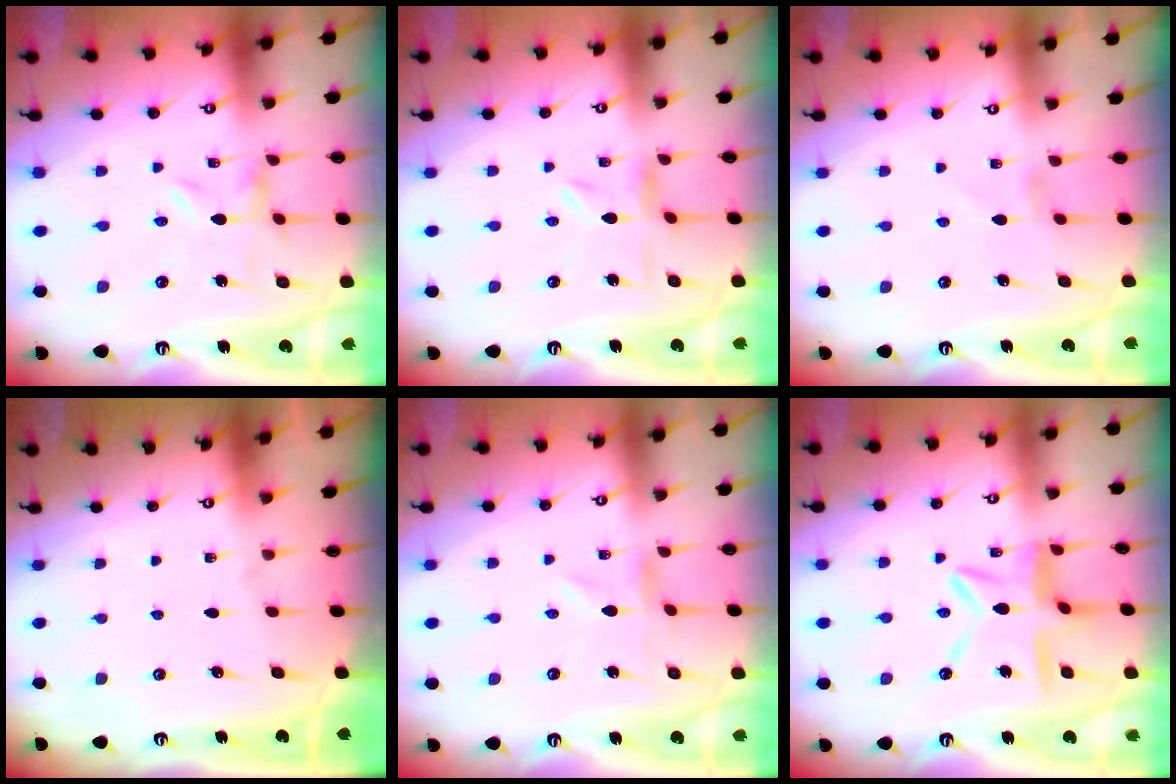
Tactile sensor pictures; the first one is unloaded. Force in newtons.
{"total": 2.6, "press": 2.5, "slide": 0.4}
{"total": 0.8, "press": 0.7, "slide": 0.2}
{"total": 0.0}
{"total": 0.8, "press": 0.8, "slide": 0.2}
{"total": 9.9, "press": 9.8, "slide": 0.8}